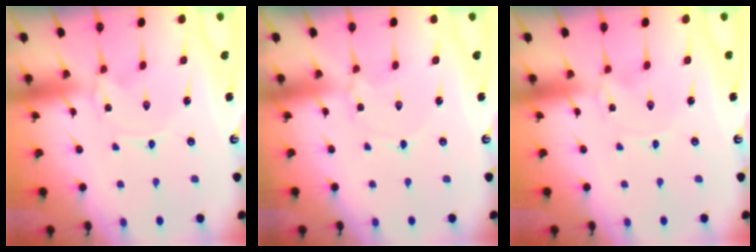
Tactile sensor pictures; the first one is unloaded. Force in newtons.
{"total": 2.8, "press": 2.8, "slide": 0.3}
{"total": 0.0}